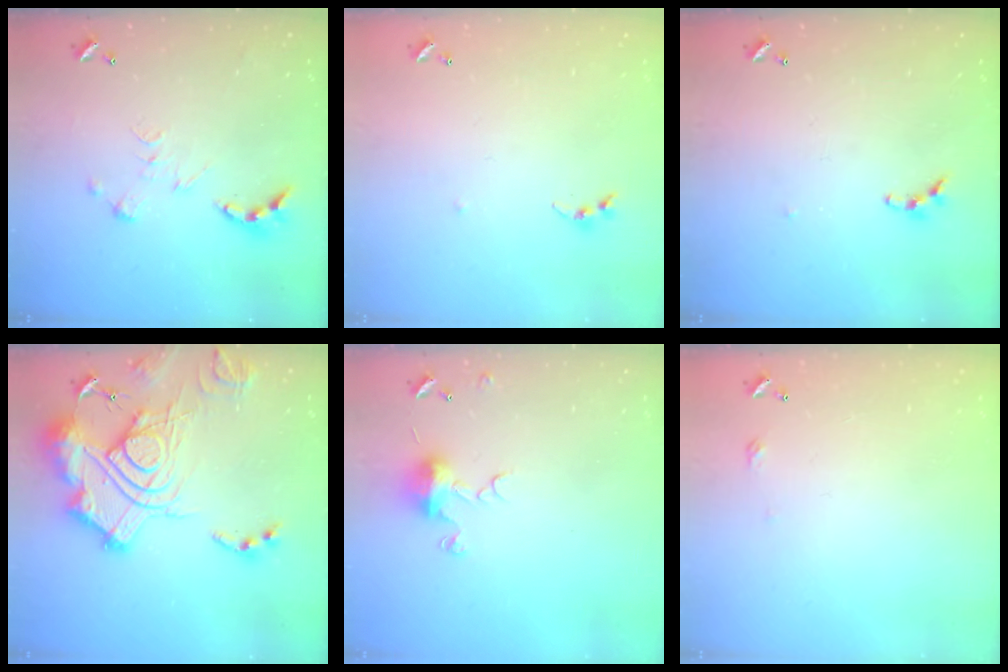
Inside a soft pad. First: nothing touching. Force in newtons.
{"total": 5.0, "press": 5.0, "slide": 0.6}
{"total": 4.6, "press": 4.5, "slide": 0.7}
{"total": 26.0, "press": 25.8, "slide": 3.2}
{"total": 7.4, "press": 7.4, "slide": 1.0}
{"total": 2.7, "press": 2.6, "slide": 0.4}